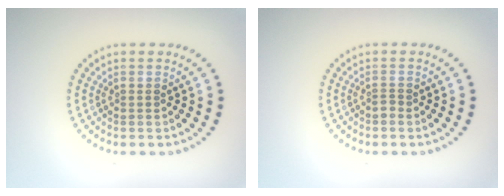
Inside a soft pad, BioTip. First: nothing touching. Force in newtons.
{"total": 0.9, "press": 0.5, "slide": 0.7}